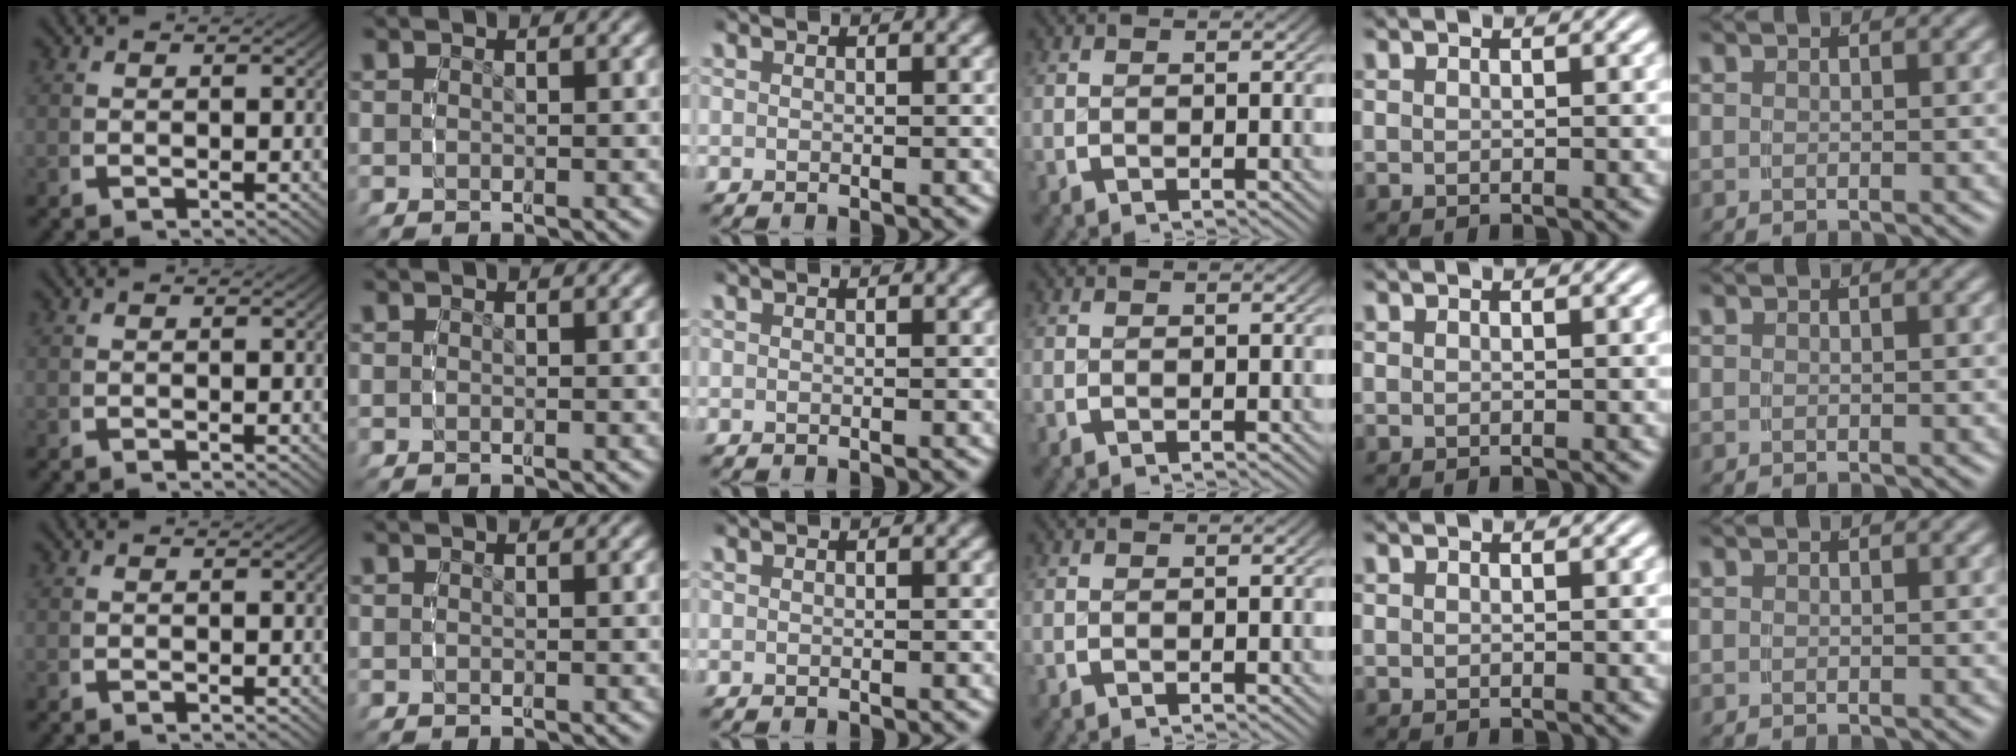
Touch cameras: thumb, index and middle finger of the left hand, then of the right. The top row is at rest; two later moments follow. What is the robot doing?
{"motion": "reach", "object": "shirt"}